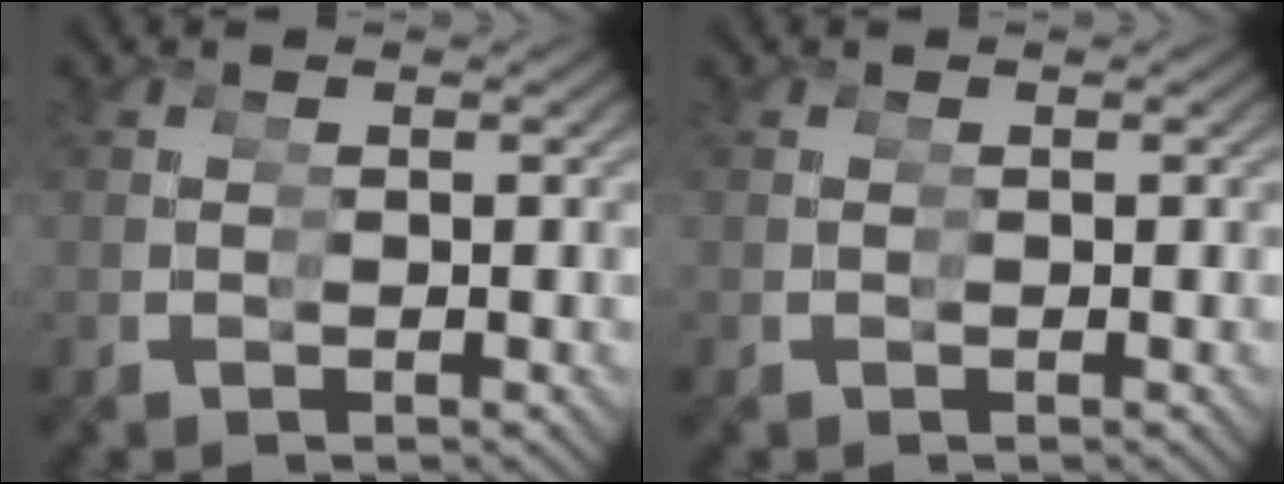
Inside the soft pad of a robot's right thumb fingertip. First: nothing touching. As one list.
[{"total": 0.0}]